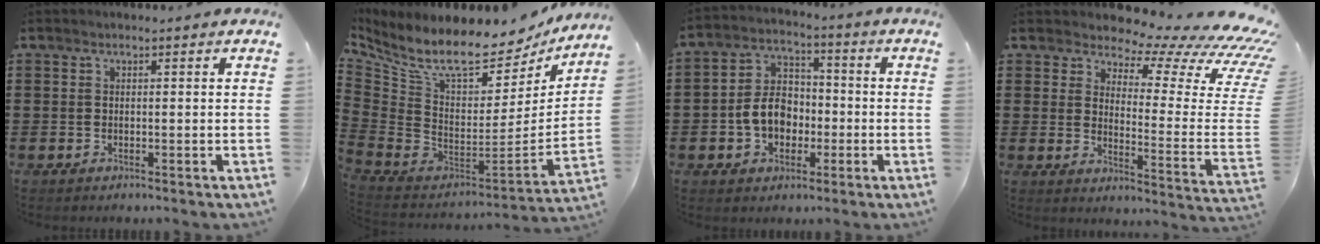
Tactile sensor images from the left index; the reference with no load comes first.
{"total": 9.5, "force": [7.3, 2.5, 5.6], "torque": [-0.142, -0.077, 0.123]}
{"total": 7.3, "force": [-1.8, 5.7, 4.3], "torque": [-0.098, 0.007, -0.040]}
{"total": 7.5, "force": [6.0, 1.7, 4.2], "torque": [-0.078, -0.068, 0.096]}